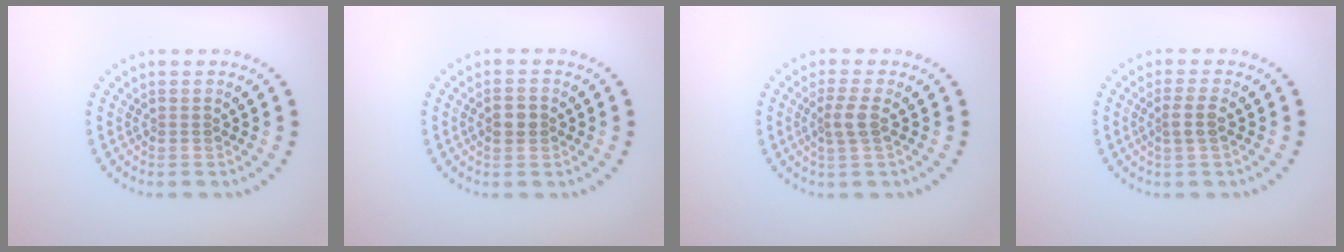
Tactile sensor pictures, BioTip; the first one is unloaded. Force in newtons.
{"total": 1.8, "press": 1.8, "slide": 0.1}
{"total": 2.0, "press": 1.7, "slide": 1.1}
{"total": 1.7, "press": 1.4, "slide": 0.9}